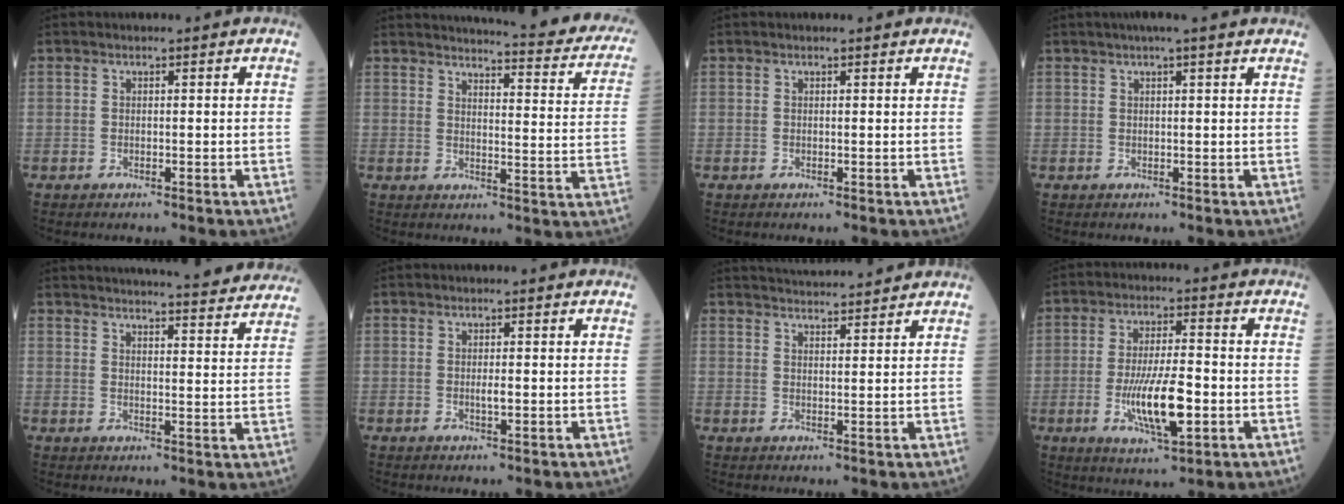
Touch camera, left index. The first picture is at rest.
{"total": 22.5, "force": [20.5, 2.5, 8.8], "torque": [-0.102, -0.073, 0.223]}
{"total": 0.5, "force": [0.5, 0.1, 0.1], "torque": [-0.006, 0.000, 0.005]}
{"total": 4.7, "force": [3.7, -0.3, 2.9], "torque": [-0.041, 0.025, 0.049]}
{"total": 22.7, "force": [21.5, 1.7, 7.2], "torque": [-0.099, -0.029, 0.257]}
{"total": 1.1, "force": [-0.1, 0.2, 1.0], "torque": [-0.021, -0.002, 0.000]}
{"total": 8.9, "force": [8.6, 0.3, 2.2], "torque": [-0.039, 0.021, 0.123]}
{"total": 10.2, "force": [-2.6, 2.2, 9.6], "torque": [-0.185, -0.011, -0.043]}